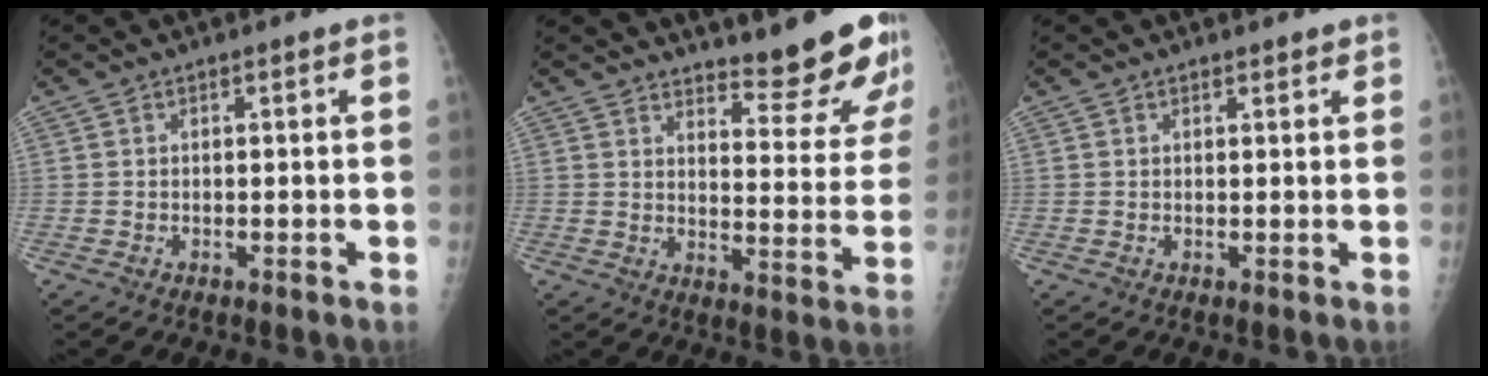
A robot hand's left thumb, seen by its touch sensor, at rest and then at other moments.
{"total": 14.4, "force": [12.9, 2.3, 6.1], "torque": [-0.050, -0.127, 0.161]}
{"total": 0.9, "force": [0.8, 0.4, 0.2], "torque": [0.004, -0.006, 0.009]}